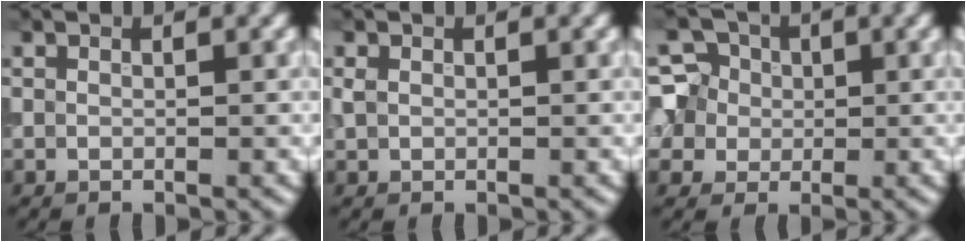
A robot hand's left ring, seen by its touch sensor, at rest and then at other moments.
{"total": 0.8, "force": [0.2, 0.7, 0.4], "torque": [-0.009, 0.000, 0.003]}
{"total": 7.3, "force": [1.5, 6.6, 2.6], "torque": [-0.055, 0.034, 0.010]}